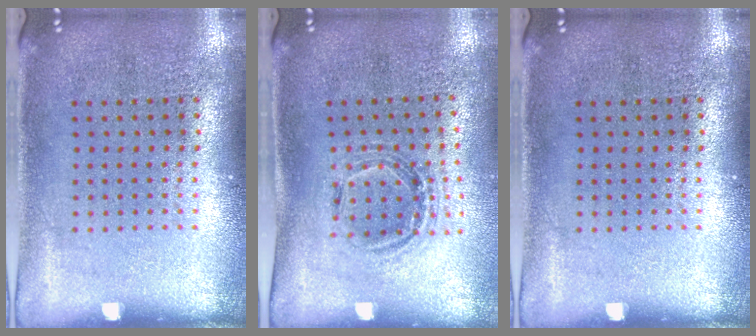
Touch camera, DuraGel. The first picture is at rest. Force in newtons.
{"total": 1.0, "press": 1.0, "slide": 0.1}
{"total": 0.0}